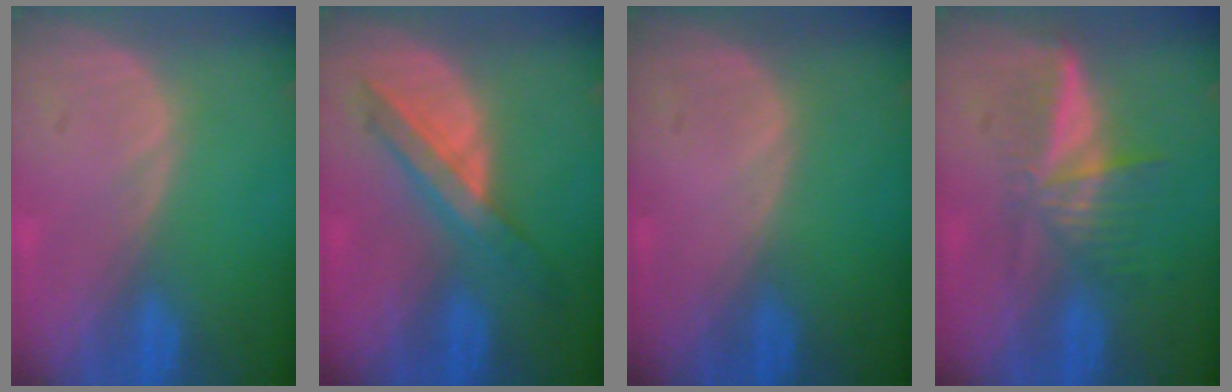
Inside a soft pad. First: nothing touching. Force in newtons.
{"total": 6.0, "press": 5.8, "slide": 1.3}
{"total": 0.0}
{"total": 6.0, "press": 5.3, "slide": 2.7}